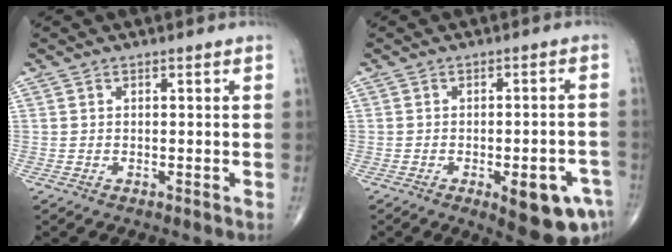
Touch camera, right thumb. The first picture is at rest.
{"total": 11.2, "force": [-5.1, 3.7, 9.3], "torque": [-0.096, 0.016, -0.056]}